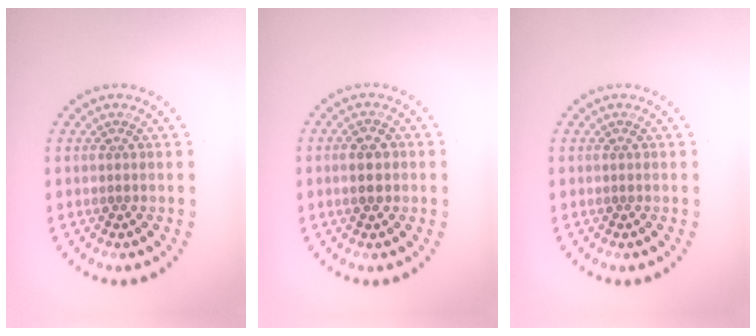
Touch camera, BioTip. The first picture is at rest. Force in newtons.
{"total": 2.1, "press": 2.1, "slide": 0.2}
{"total": 0.0}